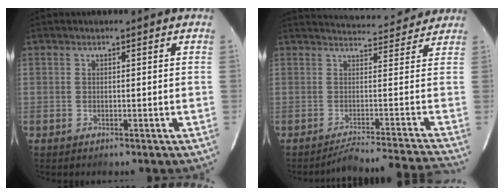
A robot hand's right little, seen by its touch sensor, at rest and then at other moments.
{"total": 8.8, "force": [0.6, -0.6, 8.8], "torque": [-0.143, 0.073, -0.001]}